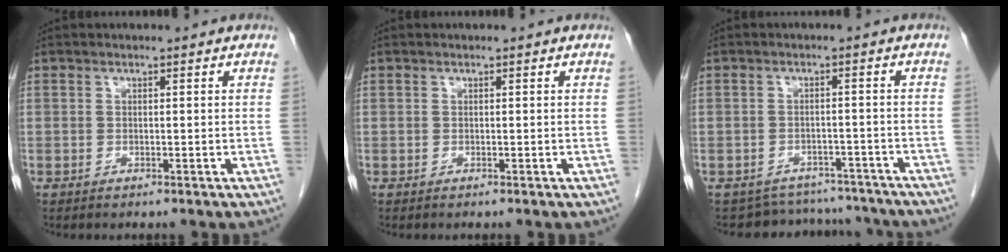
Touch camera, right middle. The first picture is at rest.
{"total": 0.0}
{"total": 9.0, "force": [-8.4, 3.1, -0.2], "torque": [0.007, 0.027, -0.097]}